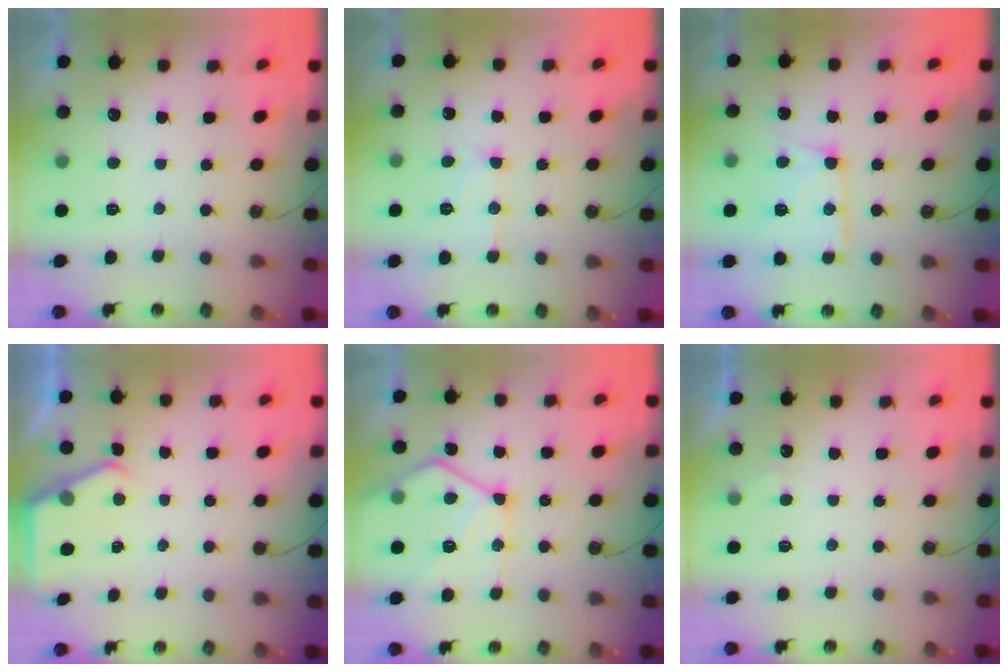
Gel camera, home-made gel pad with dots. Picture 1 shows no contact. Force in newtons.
{"total": 10.5, "press": 10.5, "slide": 0.8}
{"total": 14.0, "press": 14.0, "slide": 1.4}
{"total": 3.4, "press": 3.4, "slide": 0.5}
{"total": 15.5, "press": 15.4, "slide": 1.8}
{"total": 2.8, "press": 2.8, "slide": 0.3}